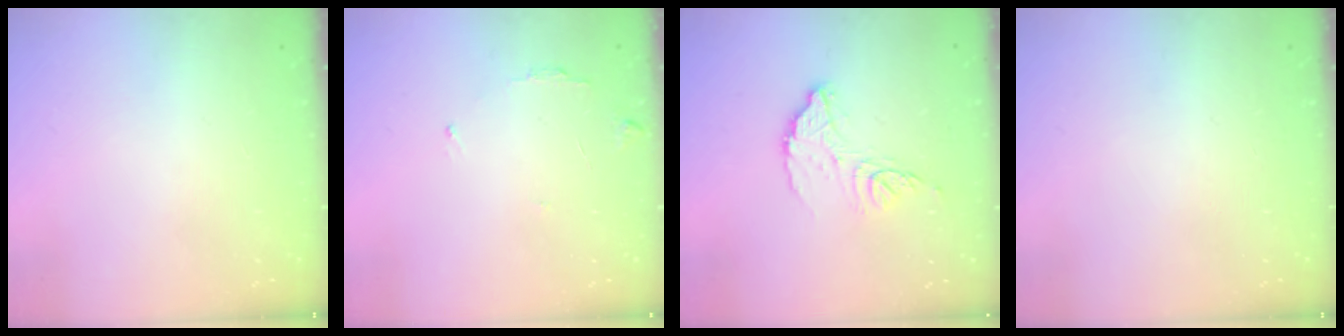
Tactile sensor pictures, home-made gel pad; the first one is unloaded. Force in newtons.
{"total": 5.4, "press": 5.4, "slide": 0.5}
{"total": 11.2, "press": 11.1, "slide": 0.9}
{"total": 0.0}